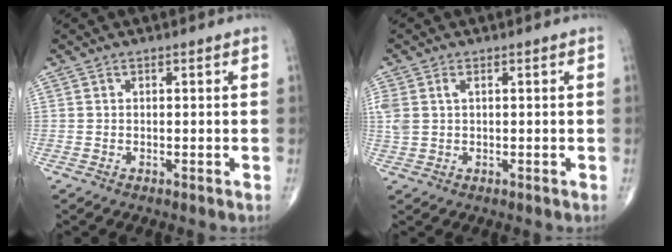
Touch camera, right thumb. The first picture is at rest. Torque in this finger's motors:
{"motor_torque": [0.42, -0.35, 0.62, 0.43, 0.01]}